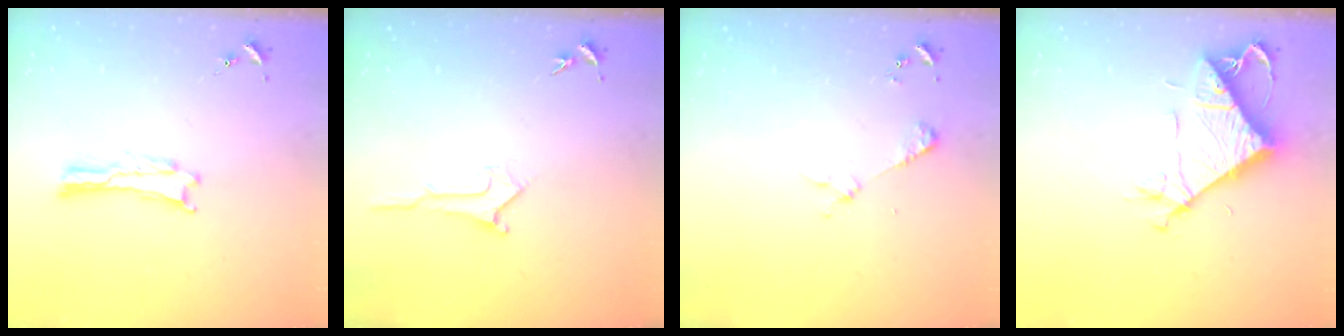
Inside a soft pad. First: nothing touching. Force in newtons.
{"total": 1.0, "press": 1.0, "slide": 0.0}
{"total": 2.2, "press": 2.2, "slide": 0.2}
{"total": 9.5, "press": 9.5, "slide": 0.4}